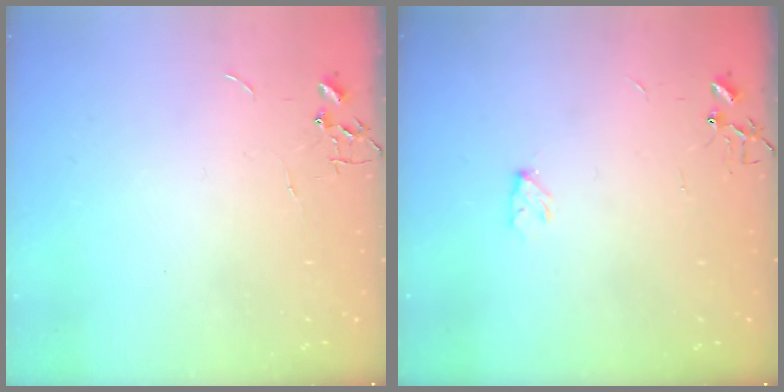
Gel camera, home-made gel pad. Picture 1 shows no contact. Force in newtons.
{"total": 3.9, "press": 3.9, "slide": 0.7}